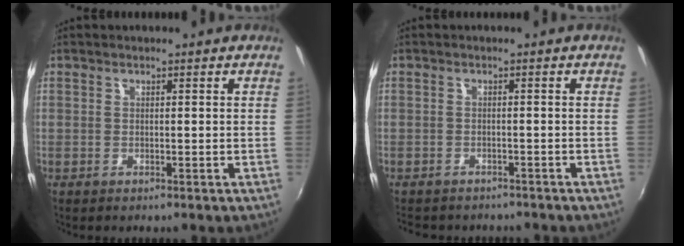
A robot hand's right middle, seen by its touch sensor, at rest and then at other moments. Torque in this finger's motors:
{"motor_torque": [0.15, -0.30, 0.04, 0.03]}